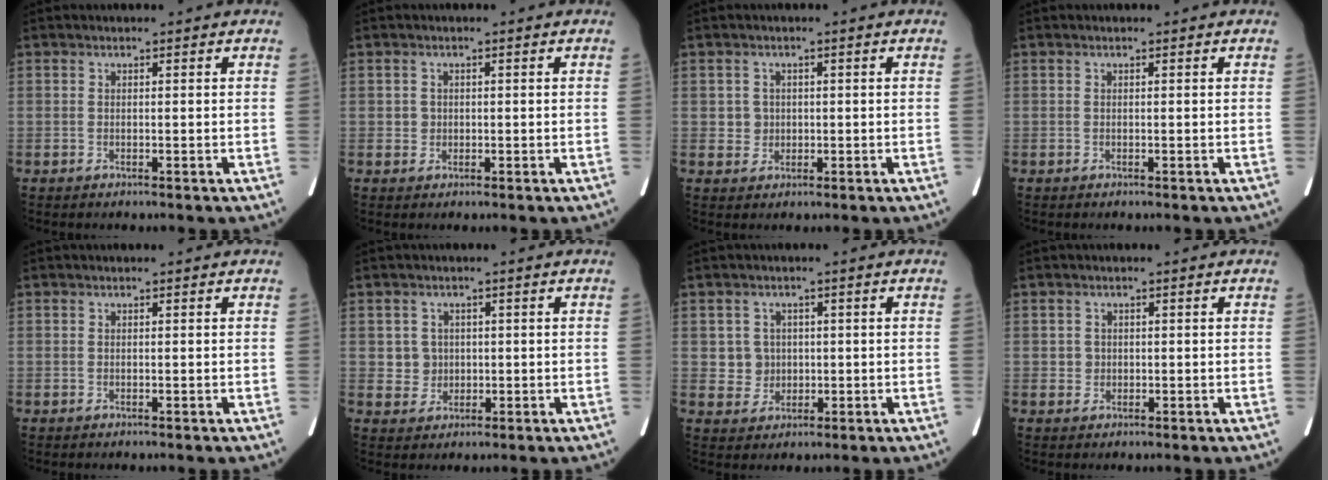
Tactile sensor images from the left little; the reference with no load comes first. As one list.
[{"total": 1.2, "force": [0.0, 1.2, 0.2], "torque": [0.000, 0.003, 0.002]}, {"total": 2.3, "force": [0.2, 2.3, 0.2], "torque": [-0.001, 0.003, 0.007]}, {"total": 0.0}, {"total": 0.0}, {"total": 3.2, "force": [0.3, 3.2, 0.2], "torque": [-0.001, 0.008, 0.011]}, {"total": 3.7, "force": [0.3, 3.7, 0.2], "torque": [-0.001, 0.011, 0.012]}, {"total": 1.3, "force": [0.1, 1.3, 0.1], "torque": [0.000, 0.003, 0.002]}]